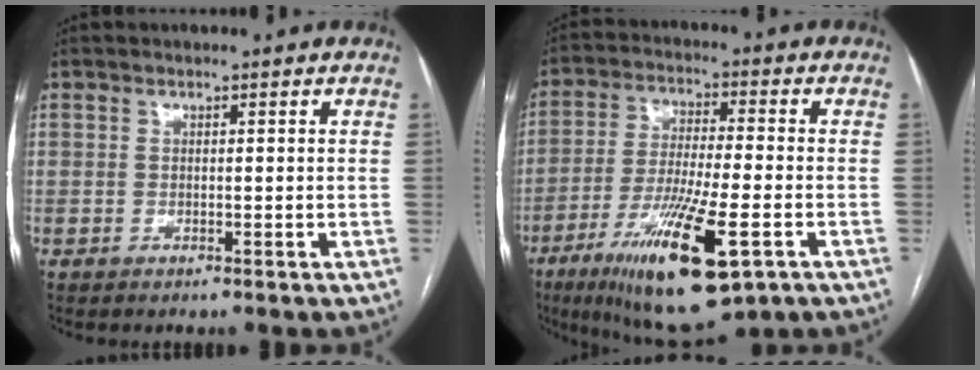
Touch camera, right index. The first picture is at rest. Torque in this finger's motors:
{"motor_torque": [1.54, -0.60, 1.05, 0.21]}